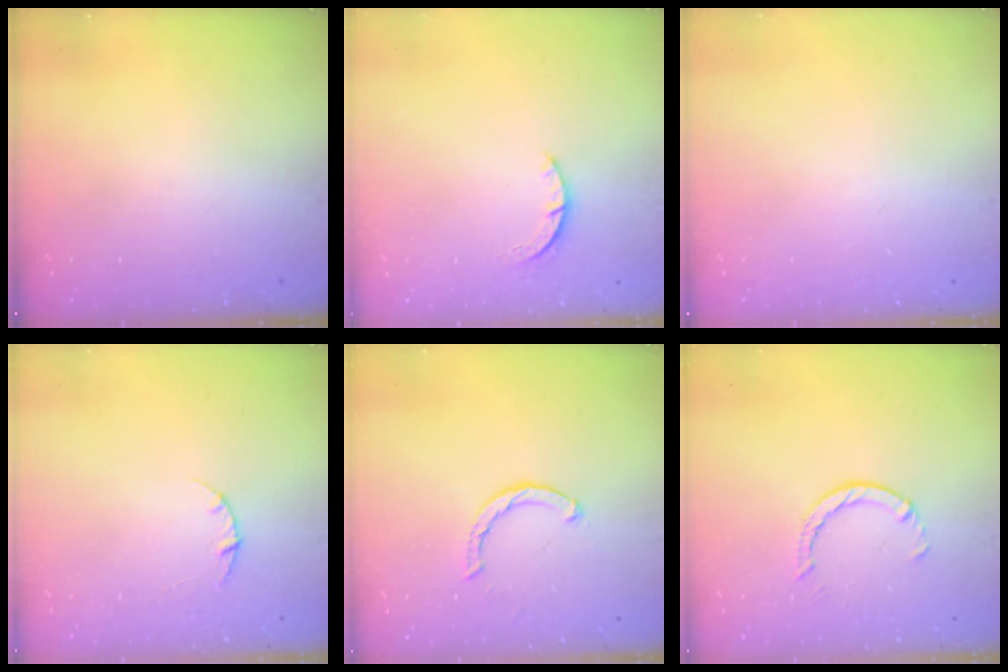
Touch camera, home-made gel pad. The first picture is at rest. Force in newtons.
{"total": 2.4, "press": 2.4, "slide": 0.3}
{"total": 0.0}
{"total": 2.8, "press": 2.8, "slide": 0.4}
{"total": 2.1, "press": 2.1, "slide": 0.1}
{"total": 2.4, "press": 2.4, "slide": 0.4}